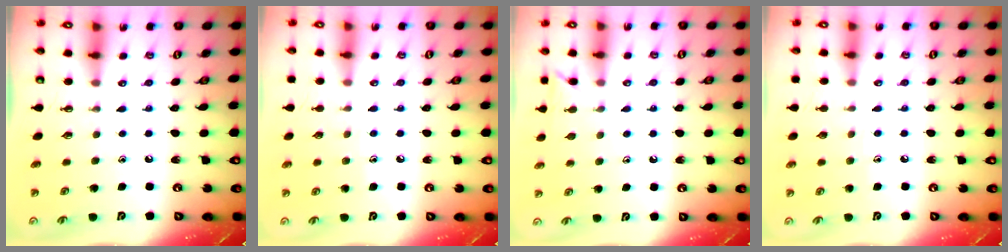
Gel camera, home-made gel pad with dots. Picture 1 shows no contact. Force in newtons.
{"total": 4.6, "press": 4.6, "slide": 0.5}
{"total": 6.9, "press": 6.9, "slide": 0.8}
{"total": 4.5, "press": 4.5, "slide": 0.5}